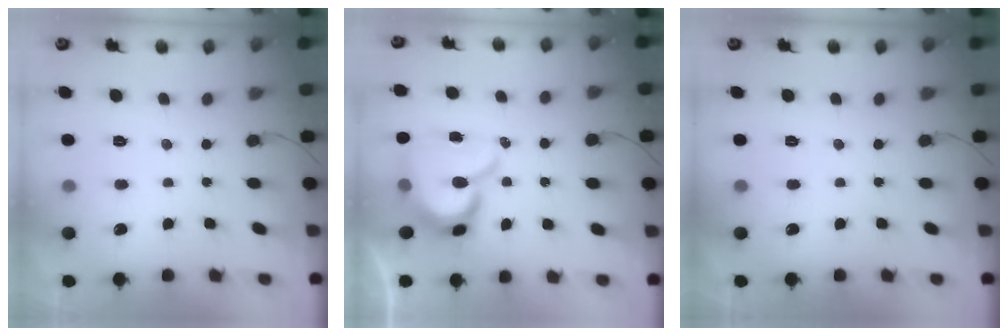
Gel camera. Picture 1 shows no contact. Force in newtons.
{"total": 14.3, "press": 14.2, "slide": 1.6}
{"total": 0.0}